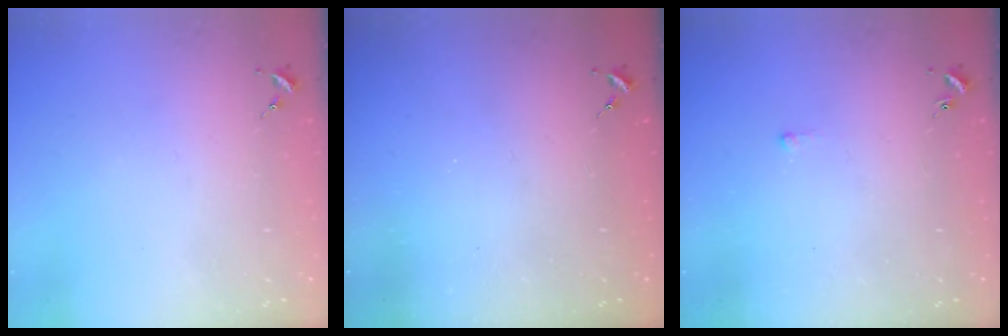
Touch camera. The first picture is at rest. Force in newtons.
{"total": 0.0}
{"total": 1.6, "press": 1.6, "slide": 0.2}